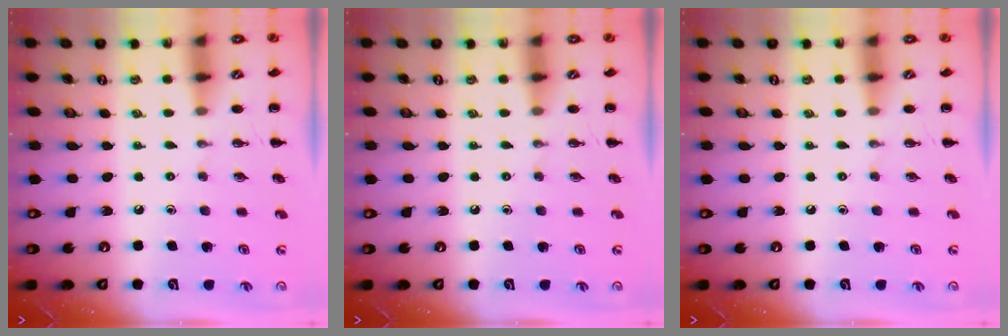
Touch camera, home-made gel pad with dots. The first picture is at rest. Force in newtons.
{"total": 0.0}
{"total": 0.0}